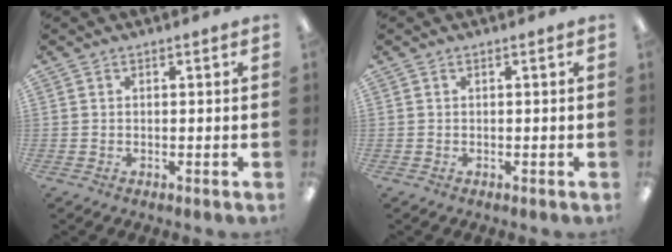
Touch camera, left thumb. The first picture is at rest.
{"total": 0.0}